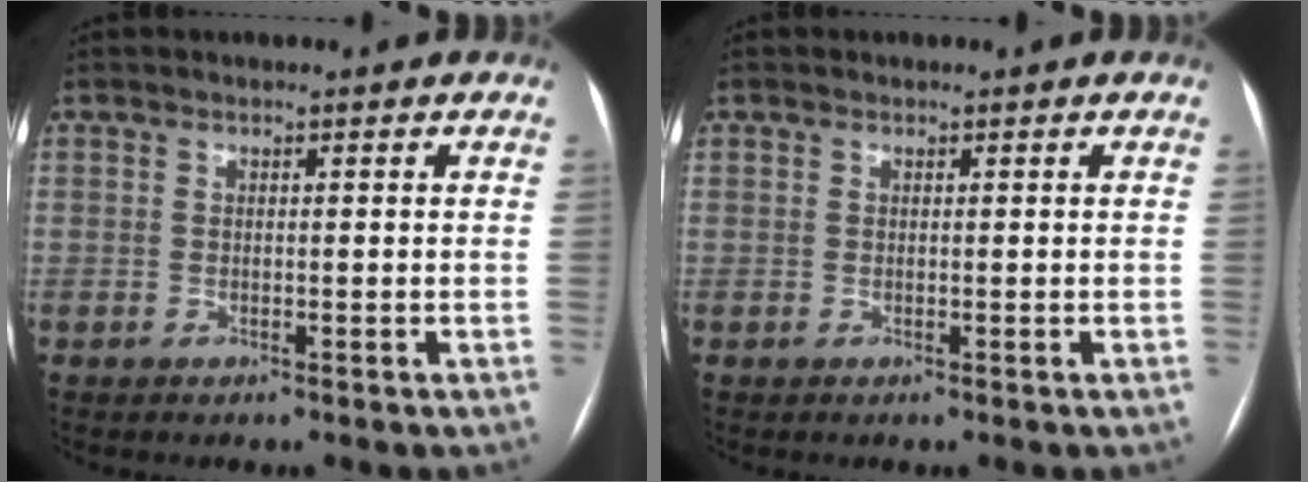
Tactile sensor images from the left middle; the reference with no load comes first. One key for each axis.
{"total": 0.0}